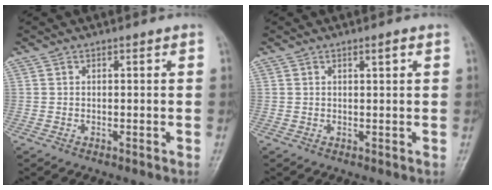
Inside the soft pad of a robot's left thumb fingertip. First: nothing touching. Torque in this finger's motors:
{"motor_torque": [-0.03, 0.02, 0.07, -0.20, 0.04]}